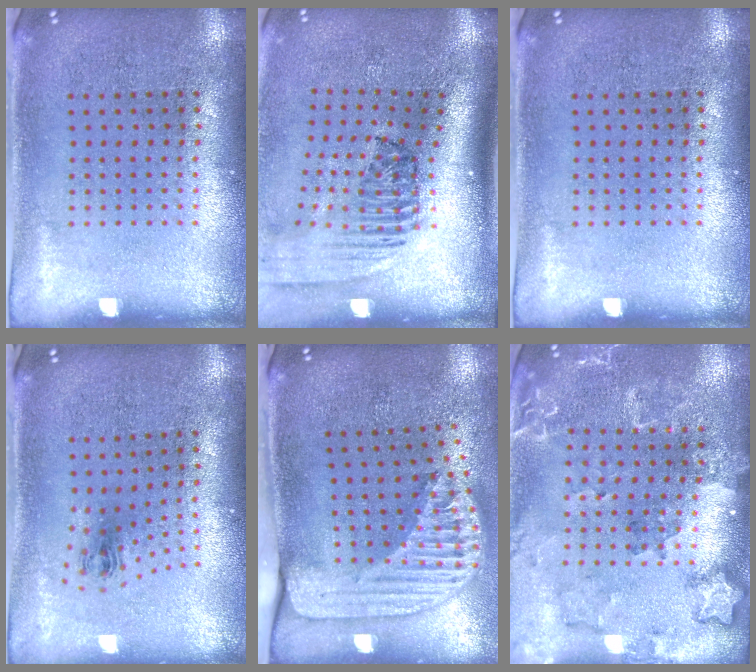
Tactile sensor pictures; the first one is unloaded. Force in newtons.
{"total": 2.3, "press": 1.6, "slide": 1.7}
{"total": 0.0}
{"total": 1.0, "press": 0.5, "slide": 0.9}
{"total": 2.6, "press": 1.8, "slide": 1.8}
{"total": 1.8, "press": 1.7, "slide": 0.4}